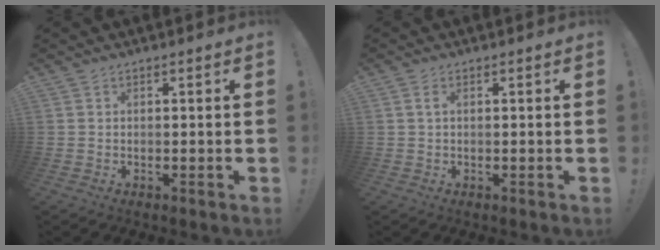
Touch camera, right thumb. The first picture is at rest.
{"total": 1.4, "force": [0.4, 0.6, 1.2], "torque": [-0.018, 0.001, 0.004]}